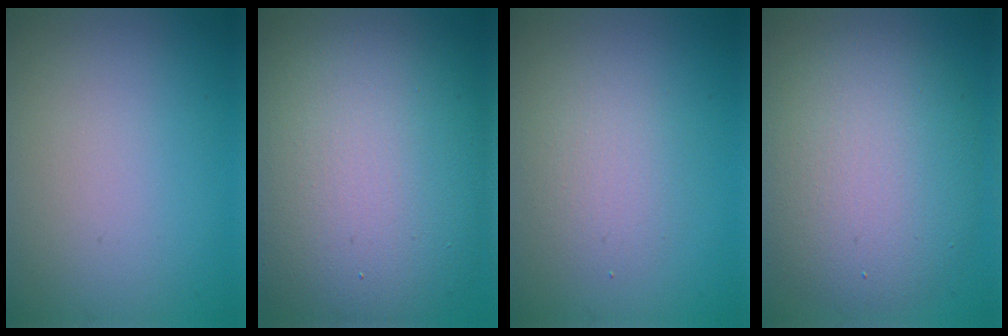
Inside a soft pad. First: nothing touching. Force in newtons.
{"total": 14.7, "press": 14.7, "slide": 1.4}
{"total": 2.3, "press": 2.3, "slide": 0.2}
{"total": 8.8, "press": 8.8, "slide": 0.7}